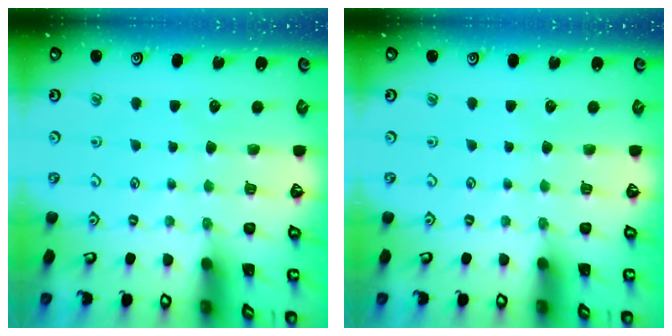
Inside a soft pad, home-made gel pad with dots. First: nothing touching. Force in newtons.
{"total": 0.0}